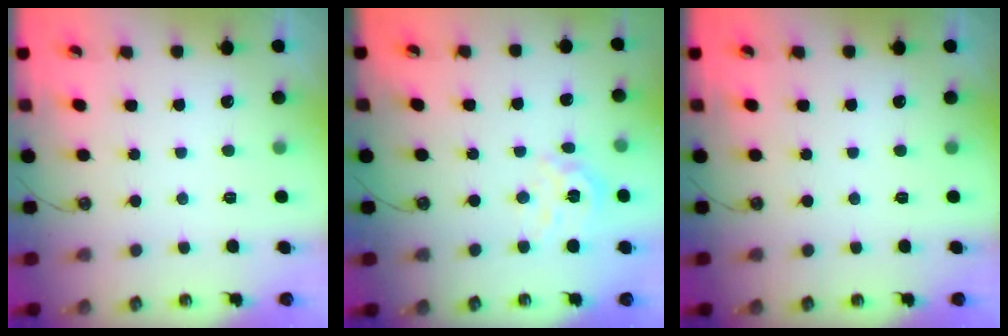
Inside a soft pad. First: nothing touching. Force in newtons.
{"total": 9.9, "press": 9.9, "slide": 0.8}
{"total": 0.0}